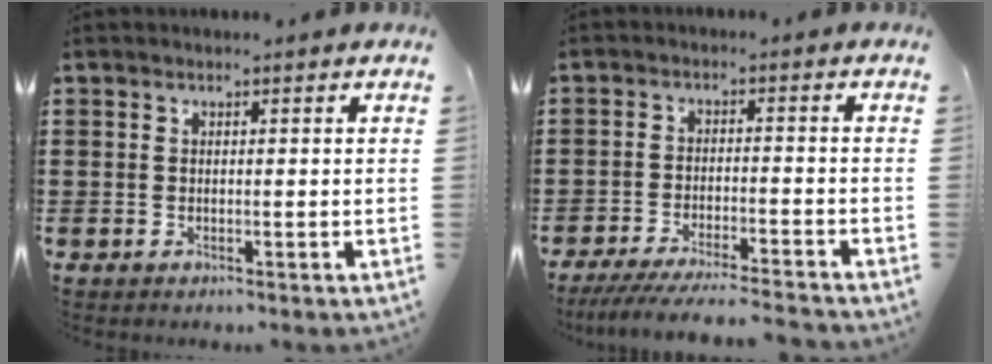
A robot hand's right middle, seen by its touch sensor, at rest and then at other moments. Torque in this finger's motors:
{"motor_torque": [2.14, 0.00, 0.27, 0.13]}